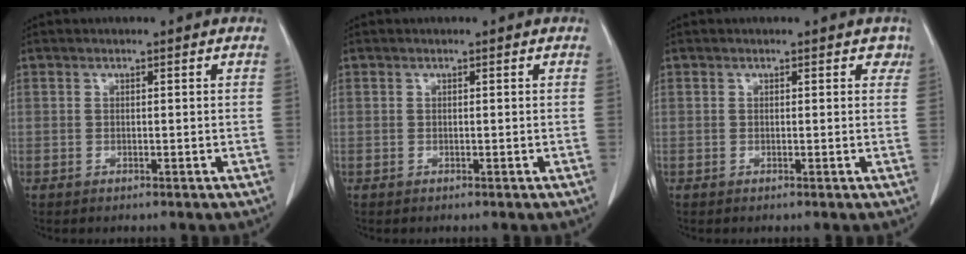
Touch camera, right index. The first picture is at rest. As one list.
[{"total": 0.0}, {"total": 1.3, "force": [0.9, 1.0, 0.3], "torque": [0.010, 0.002, 0.001]}]